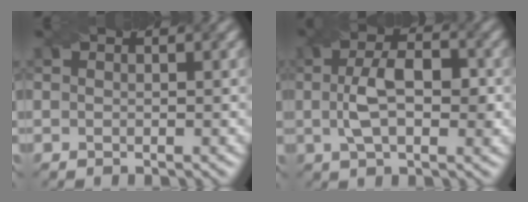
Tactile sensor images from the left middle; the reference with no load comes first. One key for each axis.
{"total": 5.5, "fx": 0.0, "fy": 2.6, "fz": 4.8, "tx": -0.087, "ty": 0.004, "tz": -0.002}